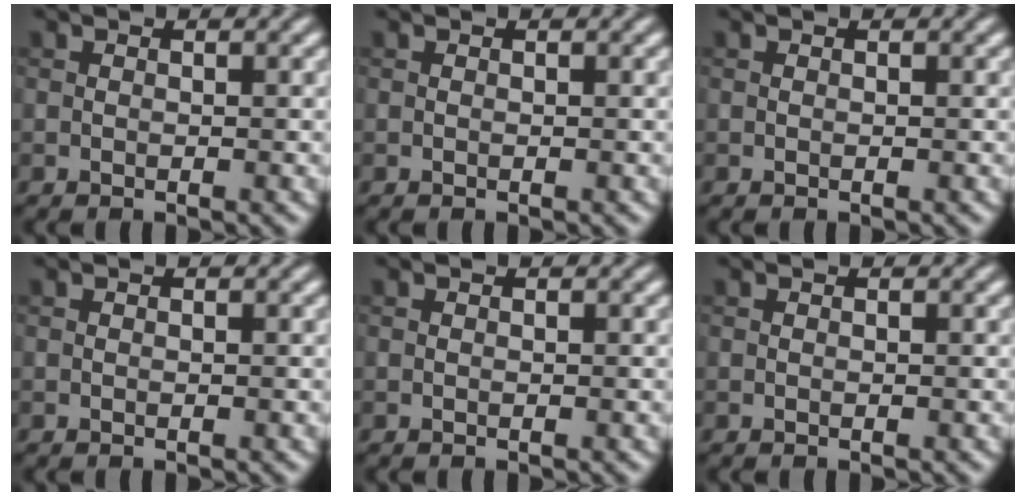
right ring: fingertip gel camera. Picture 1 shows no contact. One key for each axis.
{"total": 0.0}
{"total": 0.0}
{"total": 0.0}
{"total": 0.0}
{"total": 0.0}